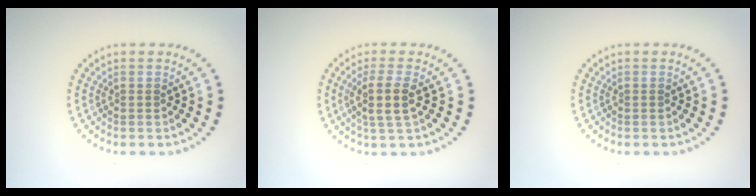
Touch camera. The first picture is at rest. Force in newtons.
{"total": 2.8, "press": 2.4, "slide": 1.5}
{"total": 0.0}